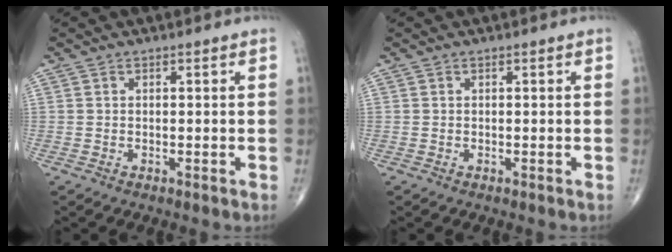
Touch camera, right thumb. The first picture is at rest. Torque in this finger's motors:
{"motor_torque": [0.00, 0.00, 0.00, 0.00, 0.00]}